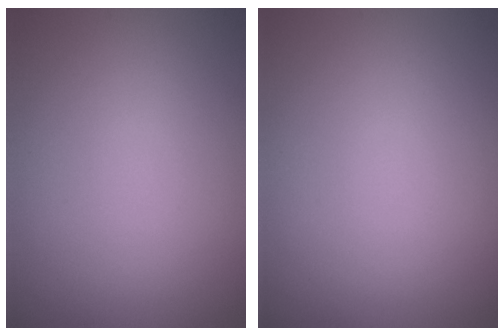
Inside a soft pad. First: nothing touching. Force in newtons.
{"total": 0.0}